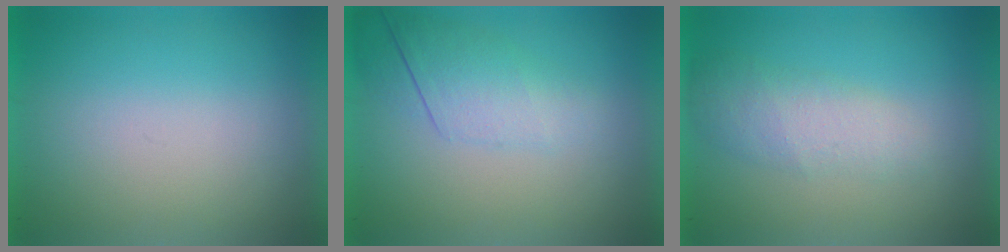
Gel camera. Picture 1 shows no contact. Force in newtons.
{"total": 2.3}
{"total": 2.3}